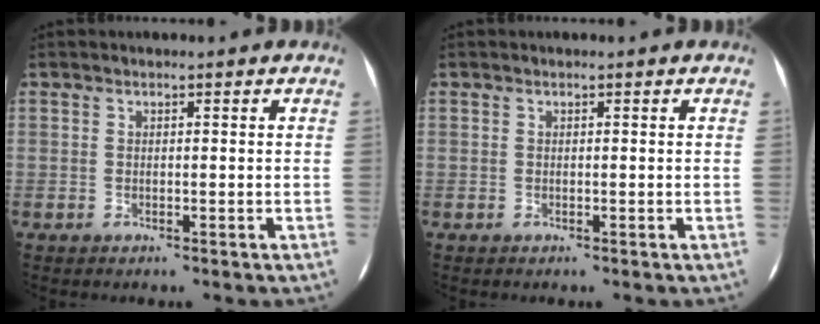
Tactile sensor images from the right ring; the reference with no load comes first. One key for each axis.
{"total": 0.0}